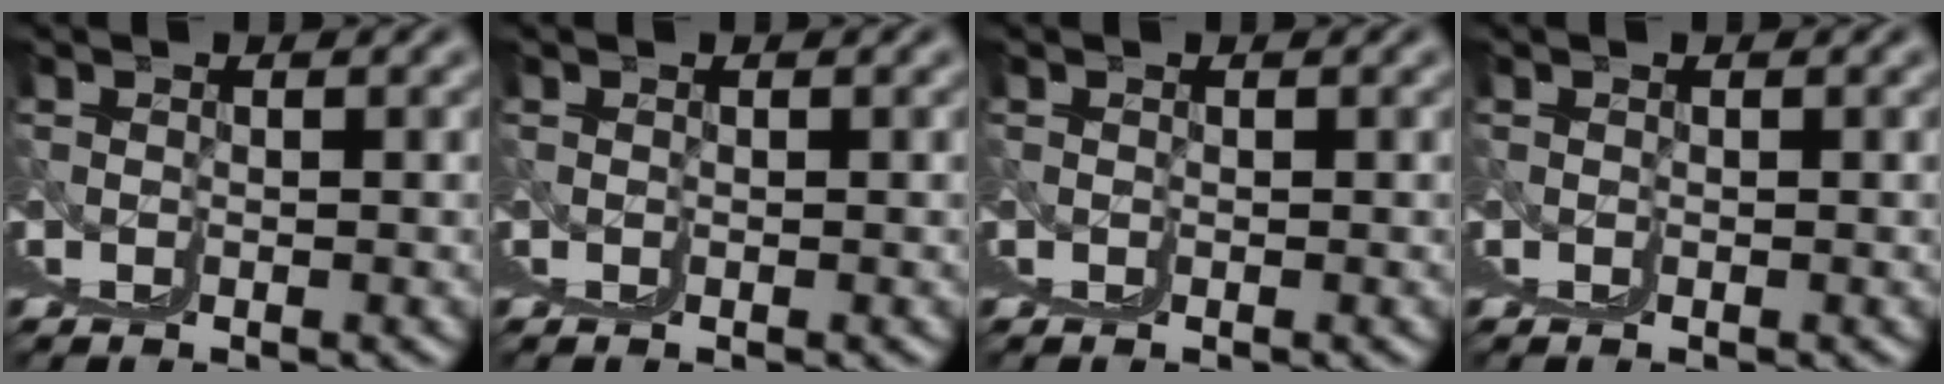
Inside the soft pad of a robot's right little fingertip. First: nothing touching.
{"total": 0.0}
{"total": 0.0}
{"total": 0.0}